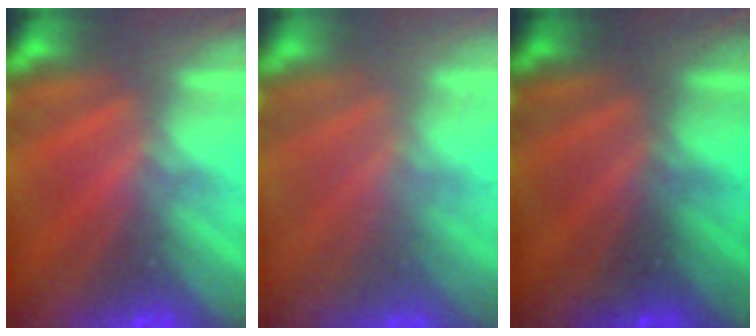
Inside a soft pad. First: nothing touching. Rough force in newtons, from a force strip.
{"total": 2.4}
{"total": 2.7}